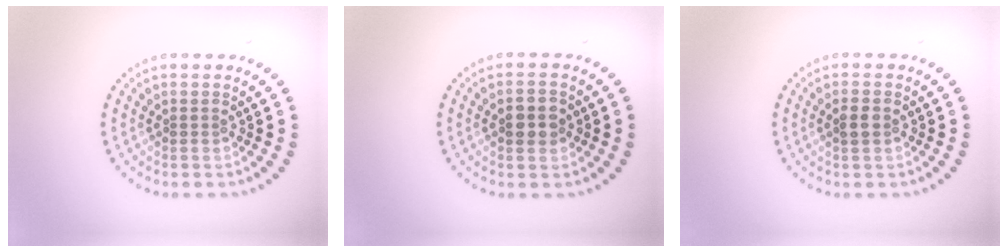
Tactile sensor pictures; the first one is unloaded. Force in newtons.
{"total": 2.3, "press": 2.3, "slide": 0.1}
{"total": 1.4, "press": 1.4, "slide": 0.1}